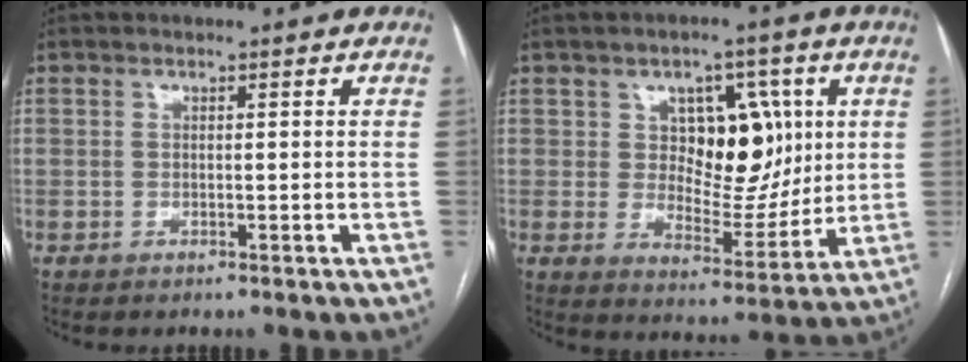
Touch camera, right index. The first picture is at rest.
{"total": 11.0, "force": [2.7, 6.3, 8.5], "torque": [-0.119, 0.013, 0.050]}